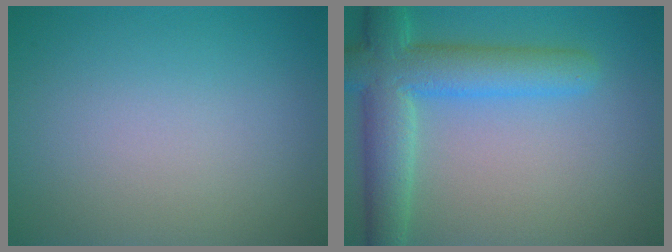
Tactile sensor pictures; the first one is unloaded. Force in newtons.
{"total": 7.2, "press": 7.1, "slide": 0.5}